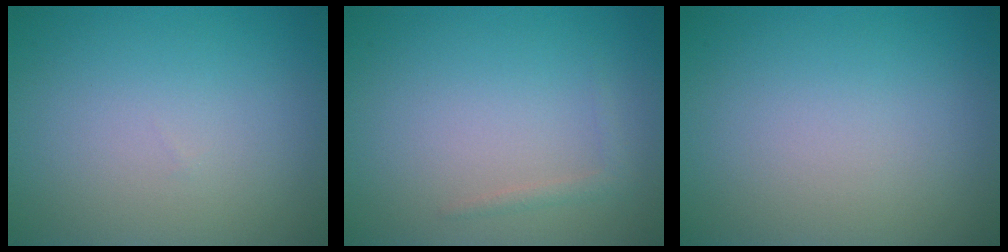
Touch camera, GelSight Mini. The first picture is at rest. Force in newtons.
{"total": 0.9, "press": 0.9, "slide": 0.1}
{"total": 0.0}